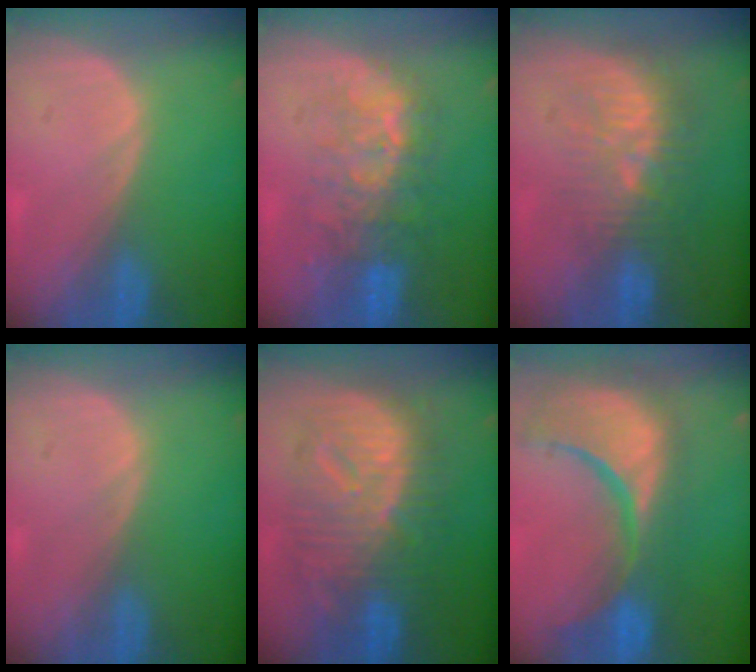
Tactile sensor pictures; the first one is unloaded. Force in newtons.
{"total": 9.7, "press": 8.4, "slide": 4.8}
{"total": 9.2, "press": 8.8, "slide": 2.9}
{"total": 0.0}
{"total": 12.5, "press": 12.4, "slide": 1.1}
{"total": 15.3, "press": 12.2, "slide": 9.3}